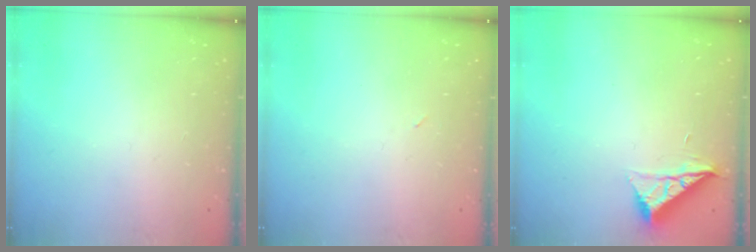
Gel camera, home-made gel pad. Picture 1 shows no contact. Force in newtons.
{"total": 2.4, "press": 2.3, "slide": 0.8}
{"total": 6.6, "press": 6.6, "slide": 0.3}